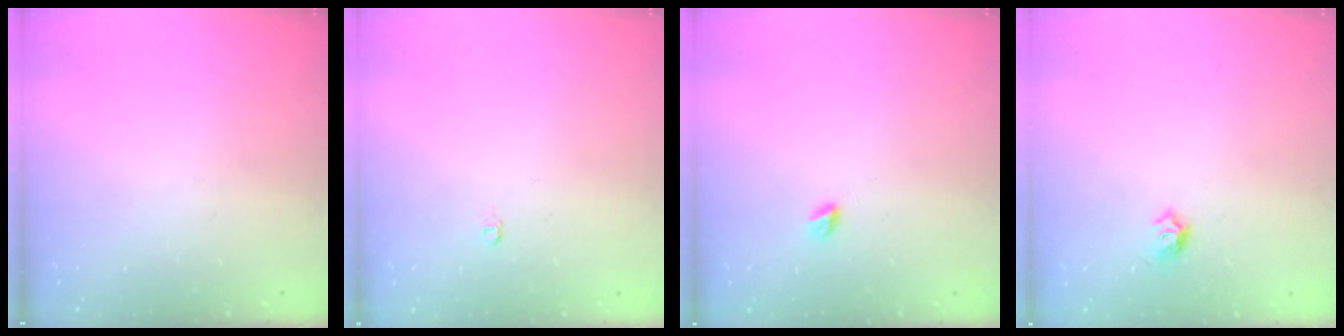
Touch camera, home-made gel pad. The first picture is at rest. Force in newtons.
{"total": 3.3, "press": 3.3, "slide": 0.3}
{"total": 4.3, "press": 4.2, "slide": 0.5}
{"total": 4.1, "press": 4.0, "slide": 0.7}